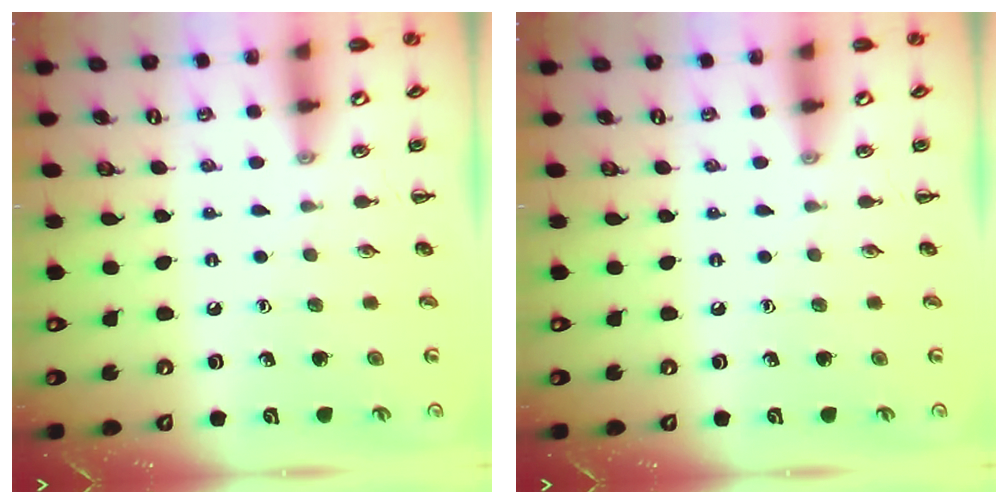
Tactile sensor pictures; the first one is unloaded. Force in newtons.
{"total": 0.0}